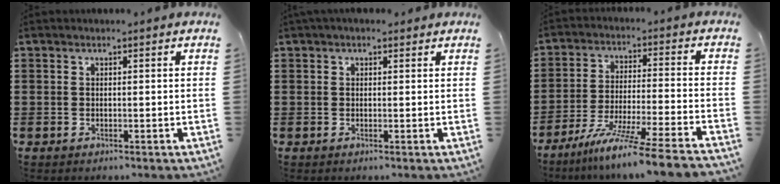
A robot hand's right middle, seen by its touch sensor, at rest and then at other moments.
{"total": 0.9, "force": [0.8, 0.3, 0.3], "torque": [-0.001, -0.001, 0.013]}
{"total": 9.9, "force": [-8.4, -1.1, 5.2], "torque": [-0.092, -0.007, -0.165]}